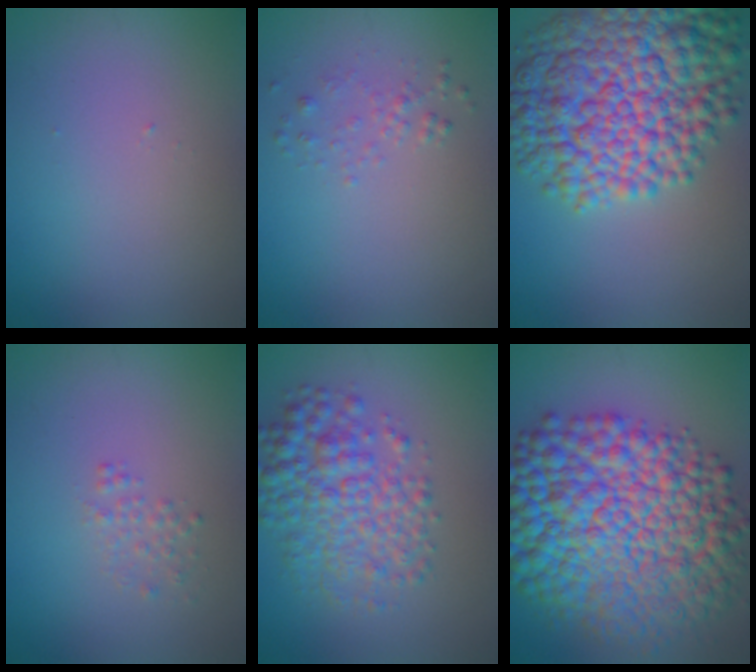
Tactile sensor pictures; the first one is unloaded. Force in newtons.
{"total": 1.0, "press": 1.0, "slide": 0.0}
{"total": 12.6, "press": 12.6, "slide": 0.3}
{"total": 1.1, "press": 1.1, "slide": 0.0}
{"total": 5.5, "press": 5.5, "slide": 0.1}
{"total": 16.3, "press": 16.3, "slide": 0.0}